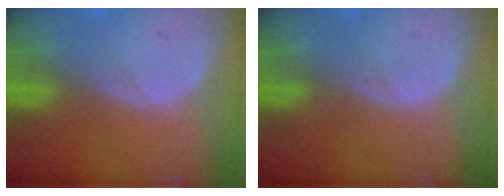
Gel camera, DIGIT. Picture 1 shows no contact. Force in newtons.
{"total": 0.0}